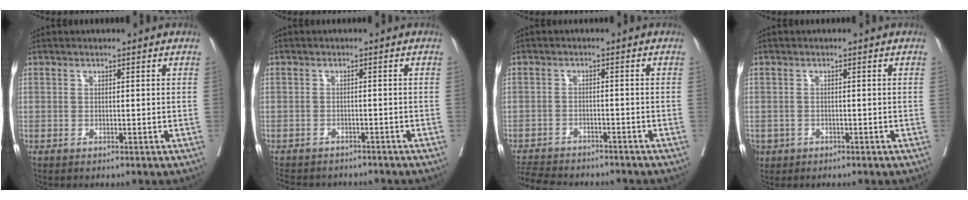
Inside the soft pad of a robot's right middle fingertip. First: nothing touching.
{"total": 9.5, "force": [-8.6, 3.1, 2.7], "torque": [-0.056, -0.002, -0.110]}
{"total": 11.2, "force": [-10.2, 2.7, 3.8], "torque": [-0.078, -0.006, -0.144]}
{"total": 2.7, "force": [-1.6, 2.1, 0.5], "torque": [-0.008, 0.001, -0.027]}